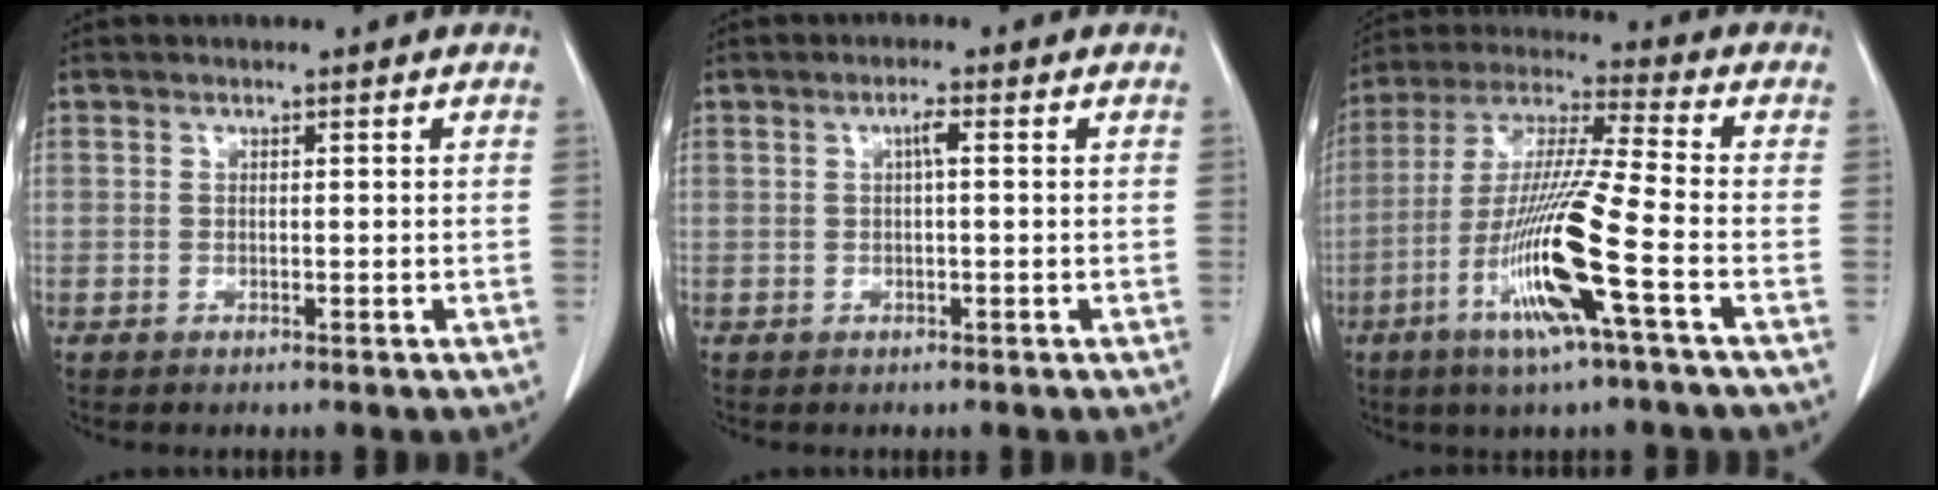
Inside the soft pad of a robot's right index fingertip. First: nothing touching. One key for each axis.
{"total": 1.6, "fx": 0.3, "fy": 0.2, "fz": 1.6, "tx": -0.029, "ty": 0.003, "tz": 0.004}
{"total": 15.2, "fx": -5.6, "fy": -0.6, "fz": 14.1, "tx": -0.287, "ty": -0.017, "tz": -0.111}